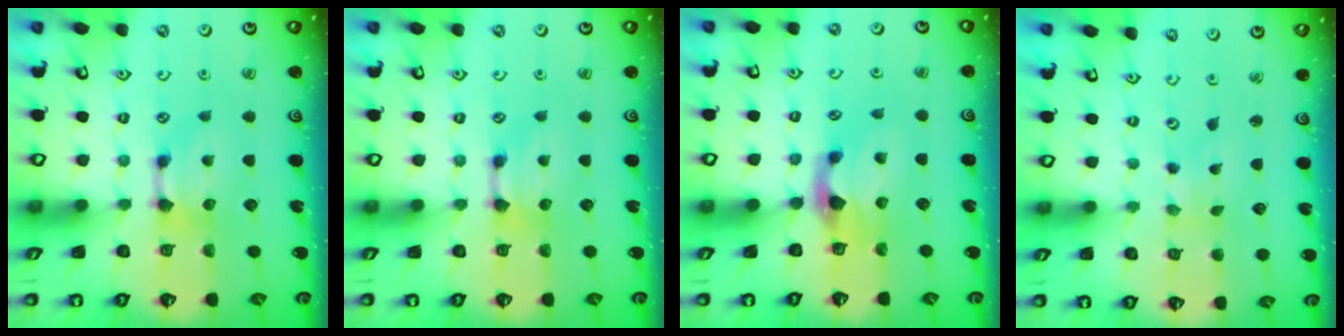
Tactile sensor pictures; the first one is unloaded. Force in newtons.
{"total": 0.0}
{"total": 2.2, "press": 1.8, "slide": 1.3}
{"total": 5.5, "press": 5.4, "slide": 0.8}